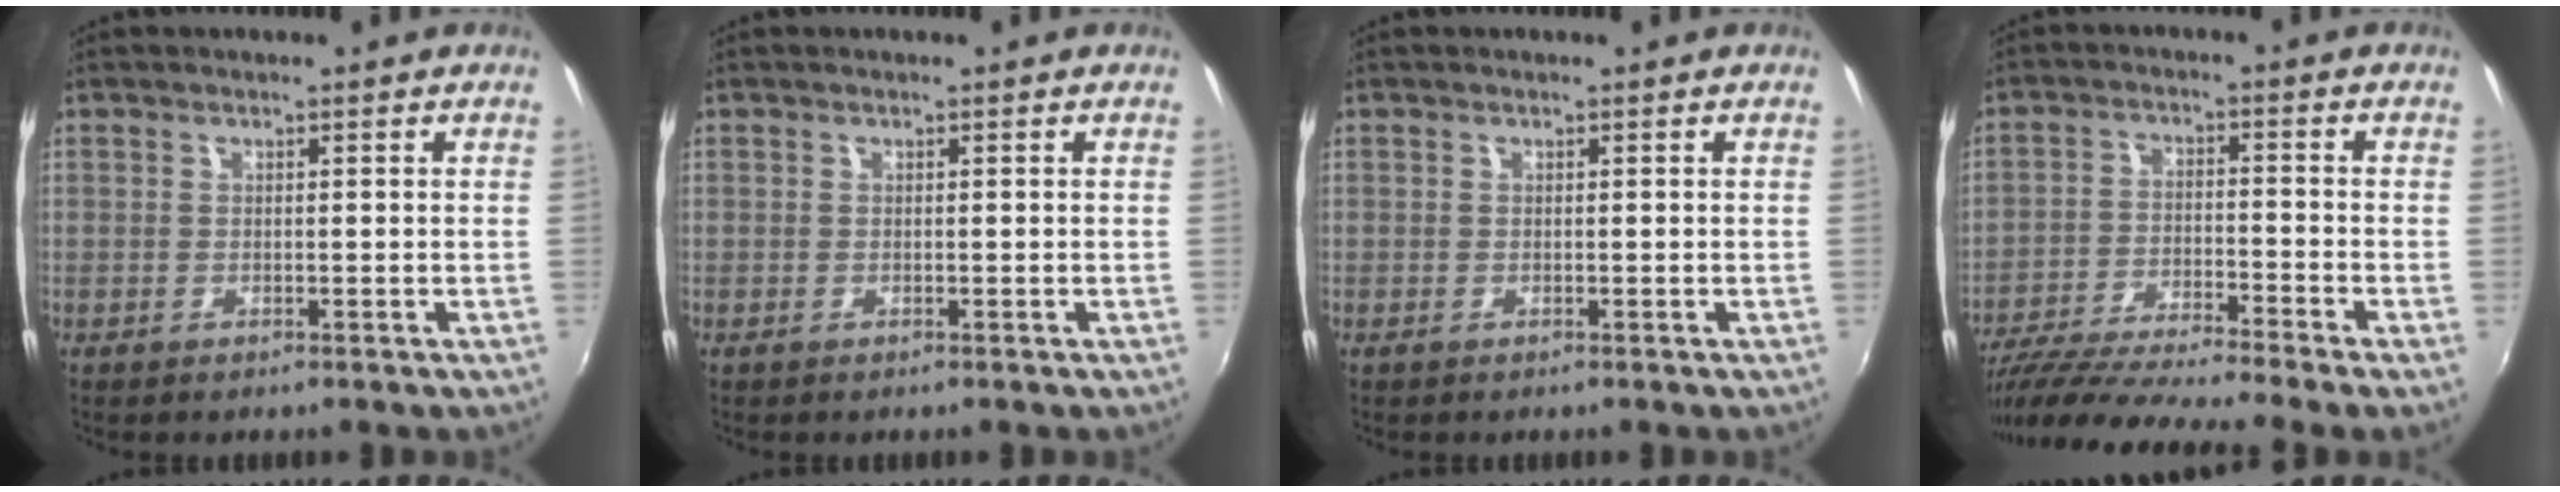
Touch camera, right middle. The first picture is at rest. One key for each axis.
{"total": 0.0}
{"total": 0.0}
{"total": 15.9, "fx": -13.8, "fy": -1.6, "fz": 7.8, "tx": -0.156, "ty": -0.042, "tz": -0.240}